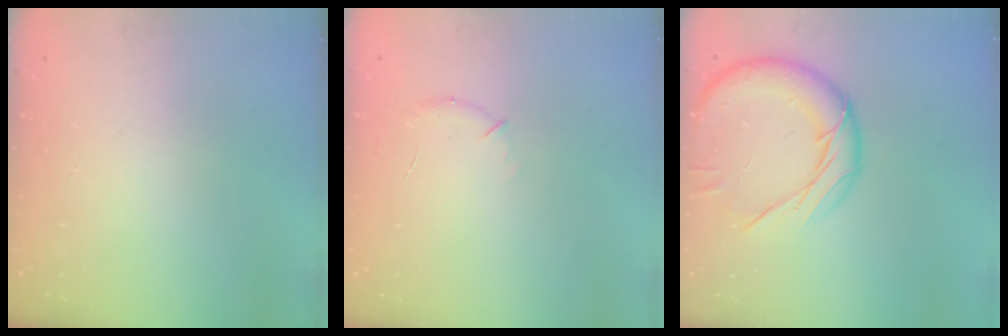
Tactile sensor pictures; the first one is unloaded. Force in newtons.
{"total": 6.6, "press": 6.3, "slide": 1.7}
{"total": 16.5, "press": 16.5, "slide": 1.1}